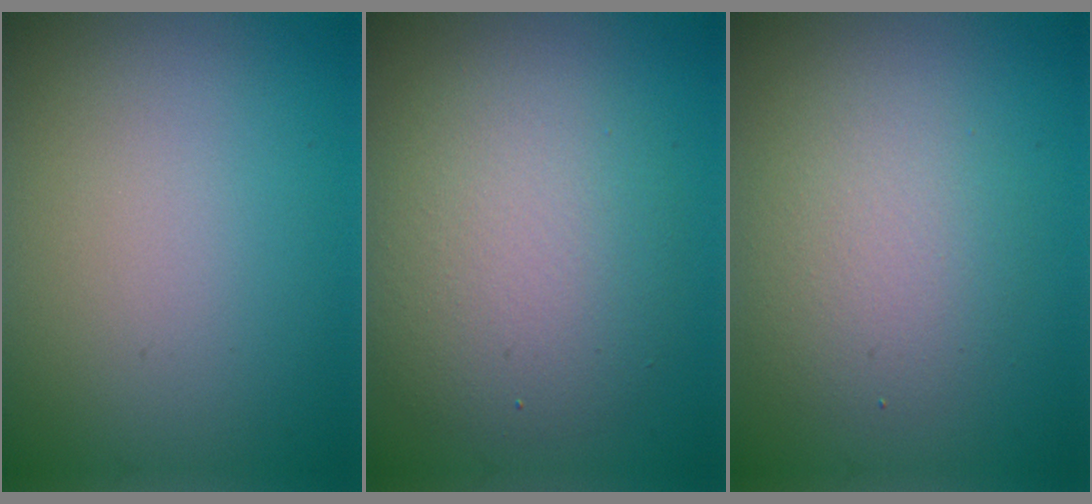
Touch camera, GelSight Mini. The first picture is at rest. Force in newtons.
{"total": 5.4, "press": 5.3, "slide": 0.5}
{"total": 3.4, "press": 3.3, "slide": 0.3}